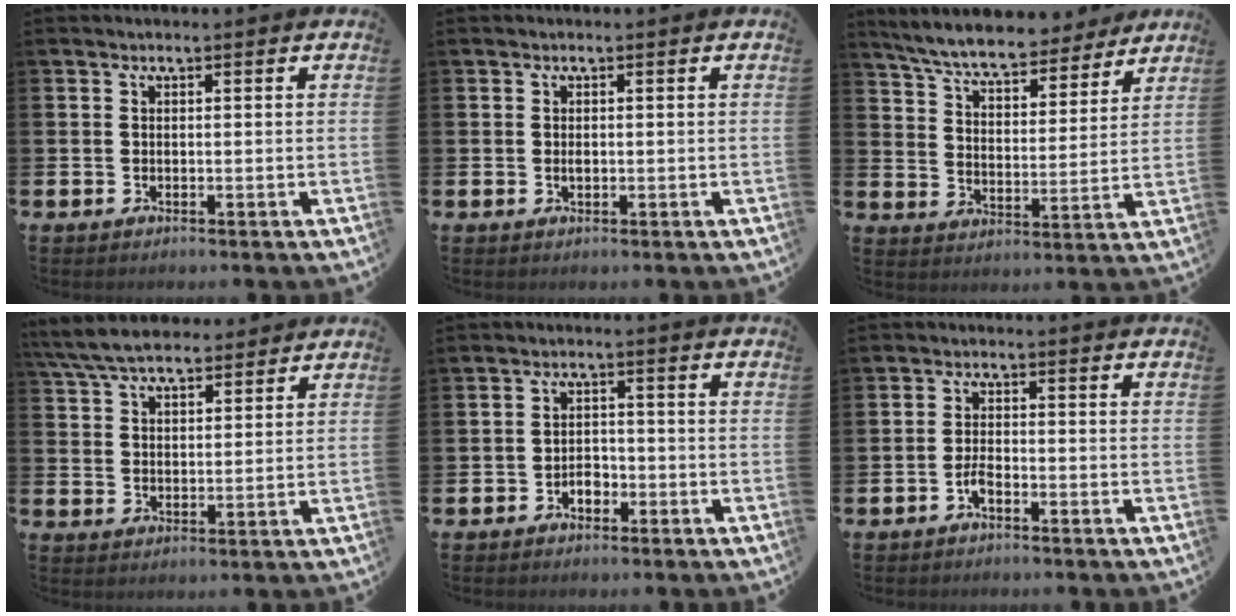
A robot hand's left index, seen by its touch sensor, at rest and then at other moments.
{"total": 0.7, "force": [0.0, 0.4, 0.6], "torque": [-0.007, 0.001, -0.002]}
{"total": 7.7, "force": [7.1, 1.4, 2.6], "torque": [-0.075, -0.047, 0.122]}
{"total": 6.7, "force": [6.2, 1.6, 1.8], "torque": [-0.059, -0.021, 0.117]}
{"total": 2.2, "force": [-1.3, 1.4, 1.1], "torque": [-0.019, 0.002, -0.030]}
{"total": 2.1, "force": [-1.4, 0.6, 1.5], "torque": [-0.032, 0.004, -0.026]}